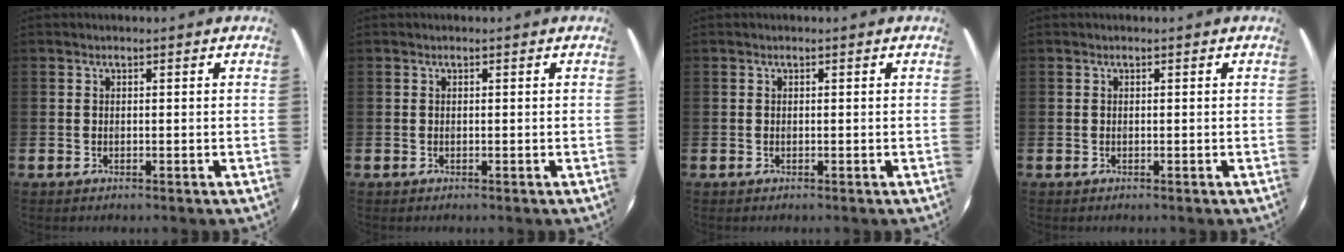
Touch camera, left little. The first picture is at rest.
{"total": 0.0}
{"total": 0.0}
{"total": 0.0}